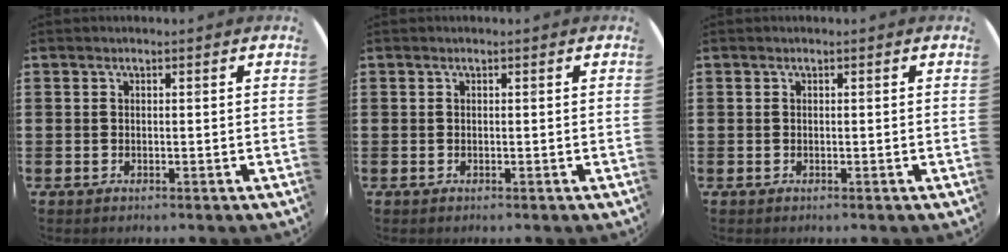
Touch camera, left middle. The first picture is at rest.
{"total": 0.0}
{"total": 0.0}